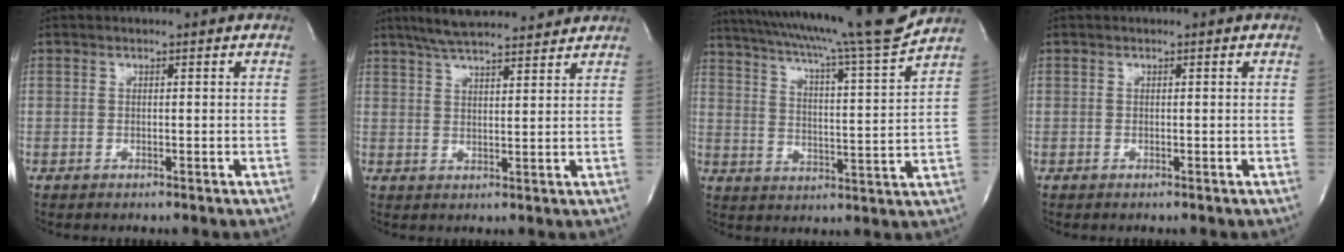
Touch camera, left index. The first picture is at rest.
{"total": 12.4, "force": [10.9, 1.6, 5.7], "torque": [-0.100, 0.024, 0.163]}
{"total": 19.8, "force": [17.6, -1.7, 9.1], "torque": [-0.159, -0.038, 0.253]}
{"total": 0.0}